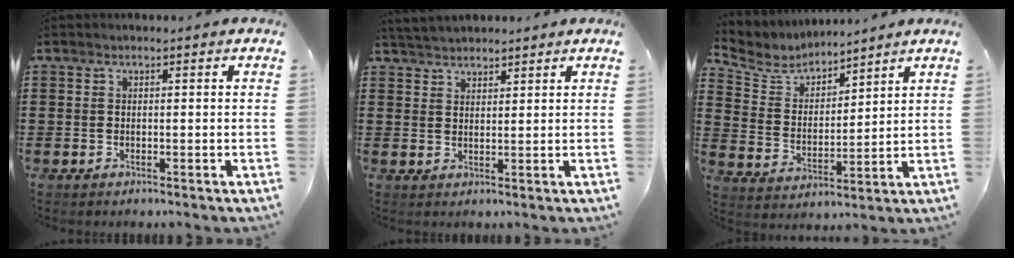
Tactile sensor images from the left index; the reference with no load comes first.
{"total": 2.7, "force": [2.7, 0.5, 0.1], "torque": [-0.010, -0.001, 0.052]}
{"total": 5.7, "force": [5.3, 1.9, 0.8], "torque": [-0.050, -0.029, 0.091]}